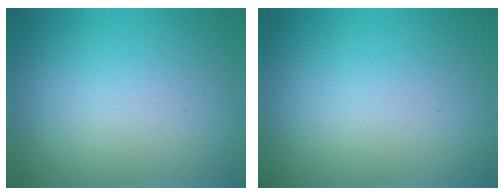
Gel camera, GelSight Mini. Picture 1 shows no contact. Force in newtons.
{"total": 0.0}